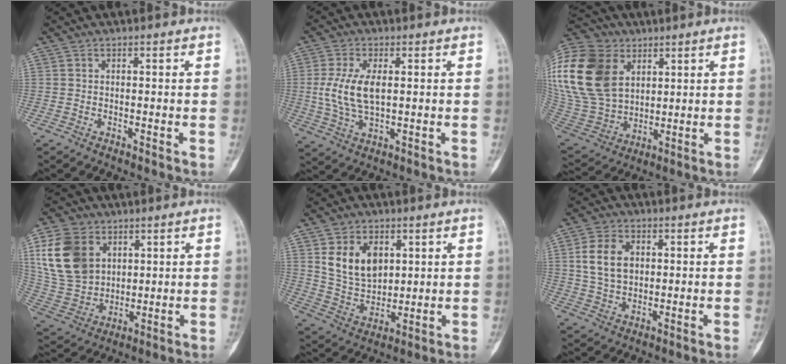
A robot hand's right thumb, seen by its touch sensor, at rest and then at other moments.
{"total": 8.6, "force": [0.9, 4.2, 7.5], "torque": [-0.158, -0.006, 0.021]}
{"total": 28.0, "force": [8.9, 20.0, 17.5], "torque": [-0.401, 0.014, 0.182]}
{"total": 15.6, "force": [5.5, 11.7, 8.8], "torque": [-0.161, -0.015, 0.121]}
{"total": 14.0, "force": [4.3, 12.0, 5.8], "torque": [-0.051, -0.014, 0.089]}
{"total": 8.5, "force": [1.8, 6.0, 5.8], "torque": [-0.099, -0.002, 0.037]}